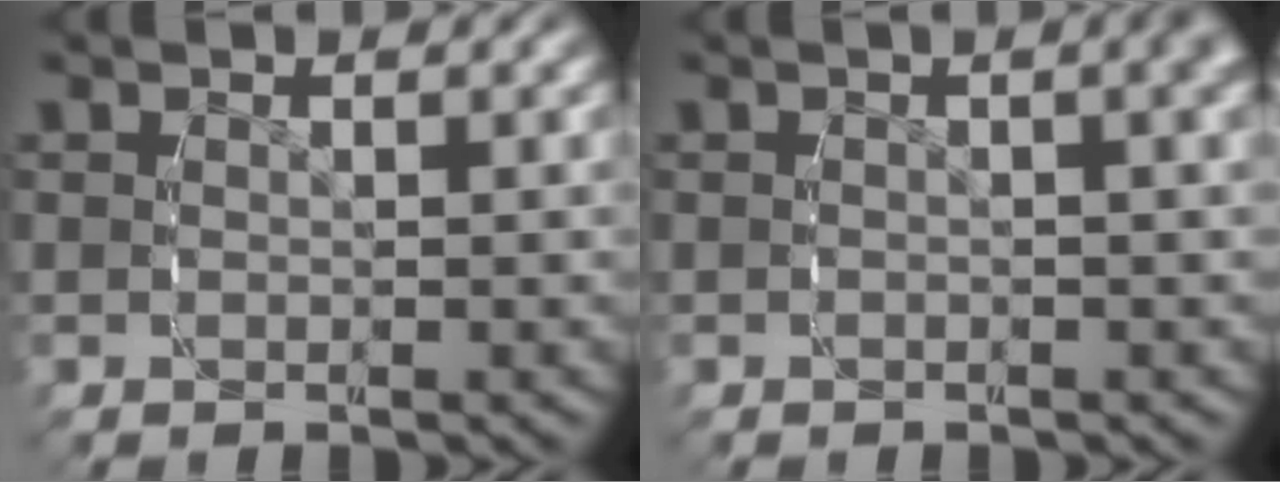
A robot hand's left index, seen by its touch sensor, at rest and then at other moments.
{"total": 1.7, "force": [0.2, 0.2, 1.7], "torque": [-0.014, 0.005, -0.001]}